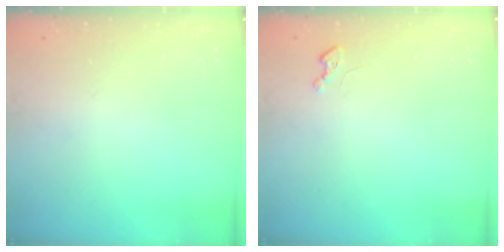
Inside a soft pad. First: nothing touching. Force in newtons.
{"total": 2.2, "press": 2.2, "slide": 0.3}